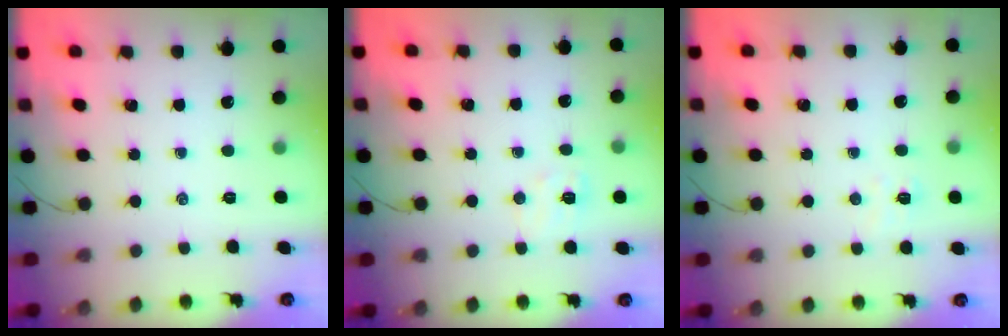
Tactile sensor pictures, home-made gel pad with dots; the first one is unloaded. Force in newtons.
{"total": 6.0, "press": 5.8, "slide": 1.4}
{"total": 4.0, "press": 3.9, "slide": 1.0}